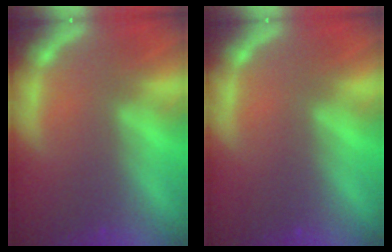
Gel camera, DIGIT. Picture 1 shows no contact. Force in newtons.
{"total": 0.0}